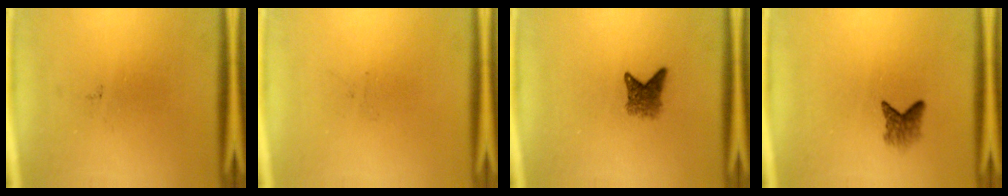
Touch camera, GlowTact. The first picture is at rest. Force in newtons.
{"total": 0.0}
{"total": 2.8}
{"total": 2.2}